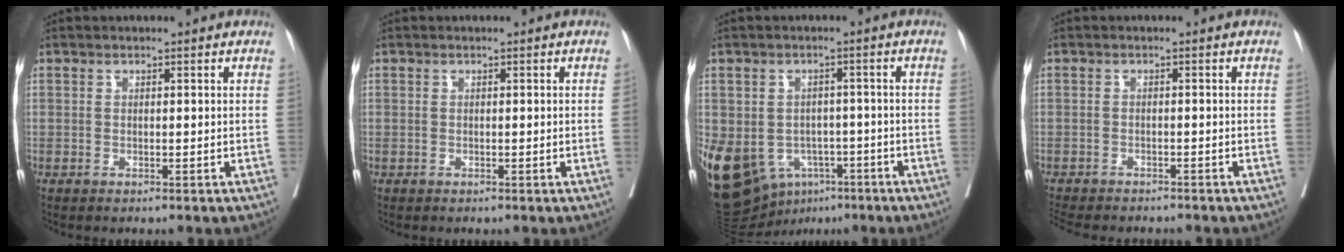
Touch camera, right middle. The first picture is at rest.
{"total": 0.0}
{"total": 18.3, "force": [-7.9, 13.8, 9.1], "torque": [-0.225, 0.004, -0.102]}
{"total": 10.6, "force": [-9.4, 2.7, 4.0], "torque": [-0.072, -0.012, -0.125]}